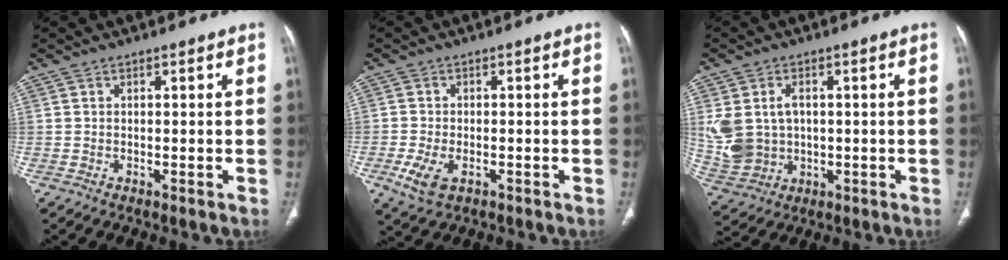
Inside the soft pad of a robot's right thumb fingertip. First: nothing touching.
{"total": 5.5, "force": [-2.0, 3.1, 4.0], "torque": [-0.089, -0.006, -0.030]}
{"total": 11.1, "force": [0.9, 8.6, 6.9], "torque": [-0.140, 0.006, 0.039]}